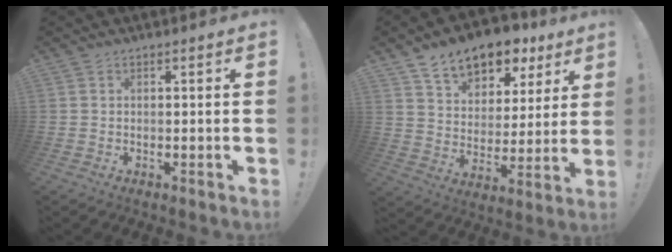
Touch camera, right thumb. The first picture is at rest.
{"total": 13.4, "force": [9.8, 7.4, 5.3], "torque": [-0.074, -0.070, 0.172]}